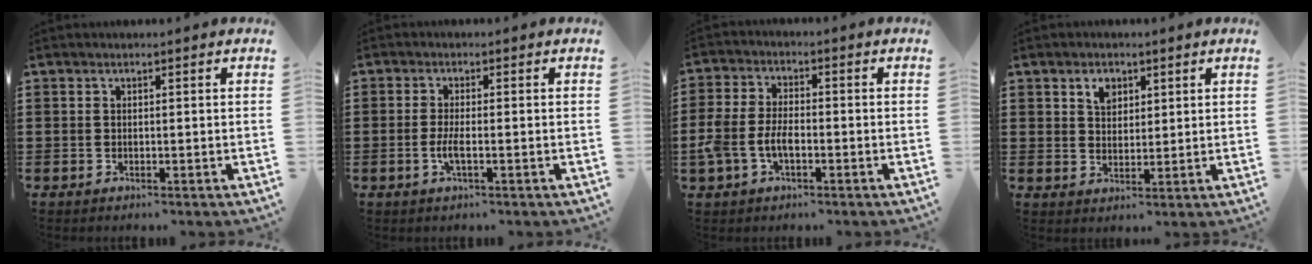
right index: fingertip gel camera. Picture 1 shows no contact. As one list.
[{"total": 2.8, "force": [-0.8, 0.5, 2.6], "torque": [-0.060, -0.006, -0.020]}, {"total": 5.5, "force": [-1.8, 3.1, 4.2], "torque": [-0.108, -0.002, -0.041]}, {"total": 3.2, "force": [1.9, 2.1, 1.5], "torque": [-0.029, 0.003, 0.032]}]